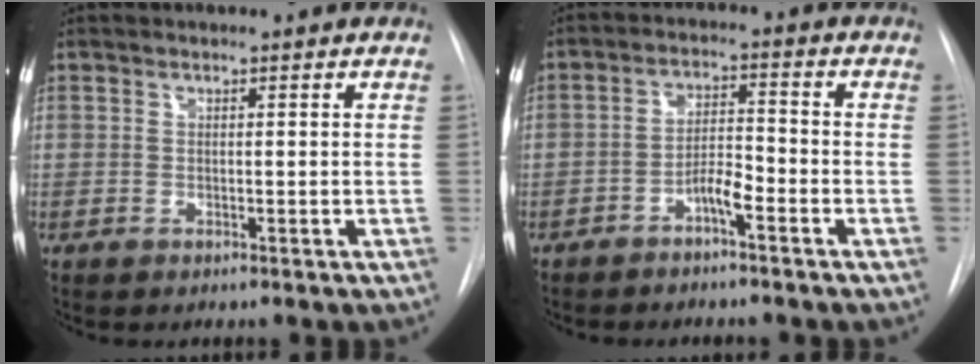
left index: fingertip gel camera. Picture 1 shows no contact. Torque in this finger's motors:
{"motor_torque": [0.58, 0.15, 0.07, 0.02]}